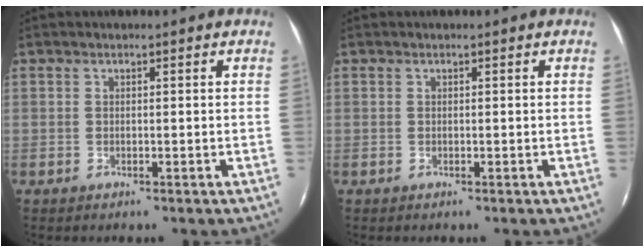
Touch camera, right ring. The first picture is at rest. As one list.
[{"total": 0.0}]